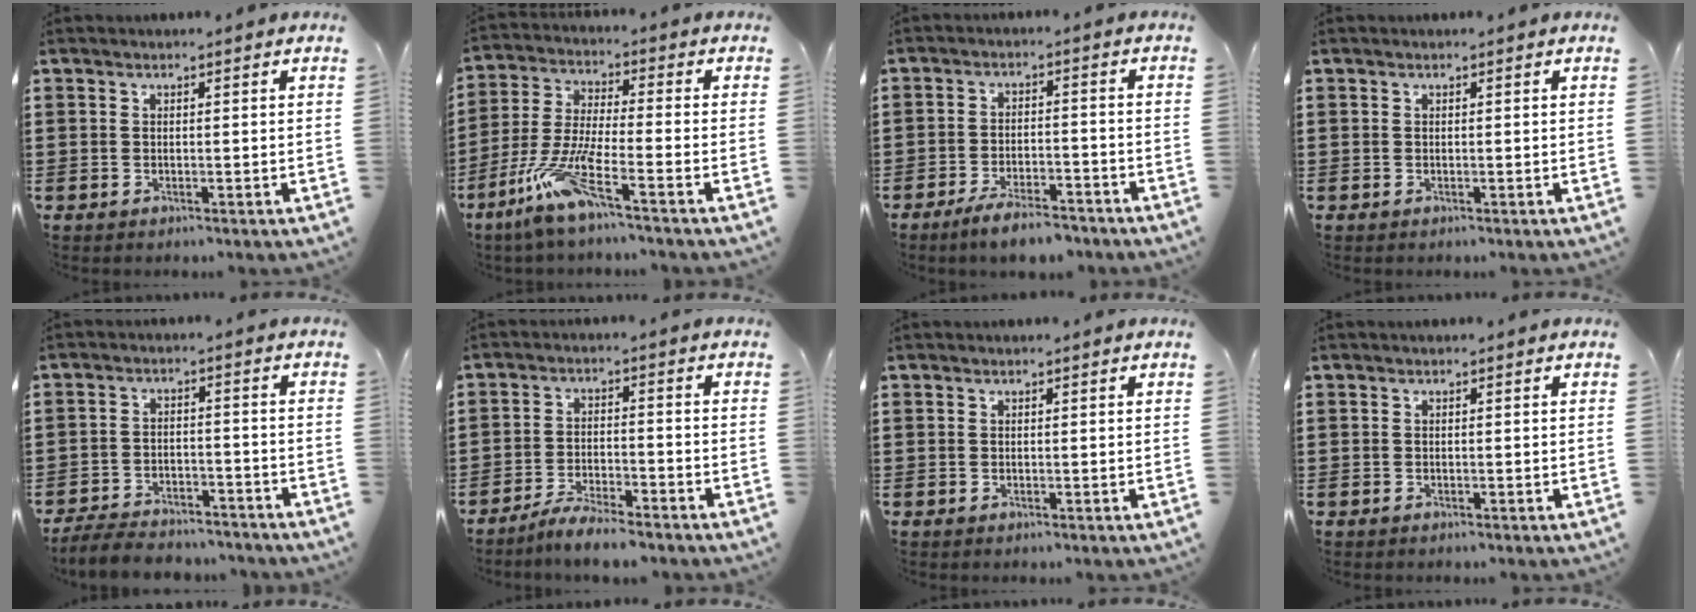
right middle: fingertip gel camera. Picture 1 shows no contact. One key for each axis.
{"total": 9.3, "fx": -5.9, "fy": 0.6, "fz": 7.1, "tx": -0.171, "ty": -0.018, "tz": -0.123}
{"total": 5.3, "fx": -4.7, "fy": 0.7, "fz": 2.3, "tx": -0.050, "ty": -0.004, "tz": -0.093}
{"total": 0.0}
{"total": 5.4, "fx": -5.2, "fy": 0.9, "fz": 1.1, "tx": -0.027, "ty": 0.005, "tz": -0.106}
{"total": 4.8, "fx": -4.5, "fy": 0.1, "fz": 1.5, "tx": -0.034, "ty": -0.003, "tz": -0.089}
{"total": 0.0}
{"total": 0.0}